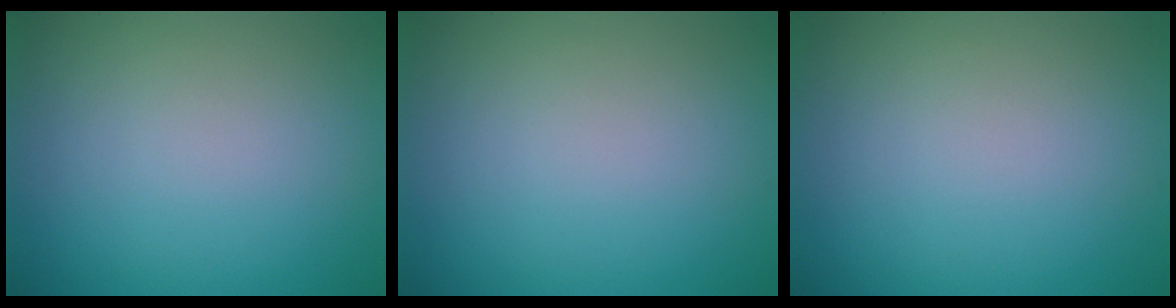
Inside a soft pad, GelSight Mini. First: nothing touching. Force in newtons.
{"total": 0.0}
{"total": 0.0}